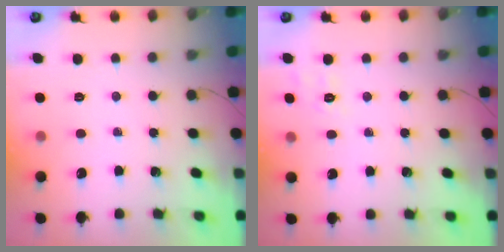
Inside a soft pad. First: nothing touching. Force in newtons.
{"total": 3.8, "press": 3.2, "slide": 2.1}